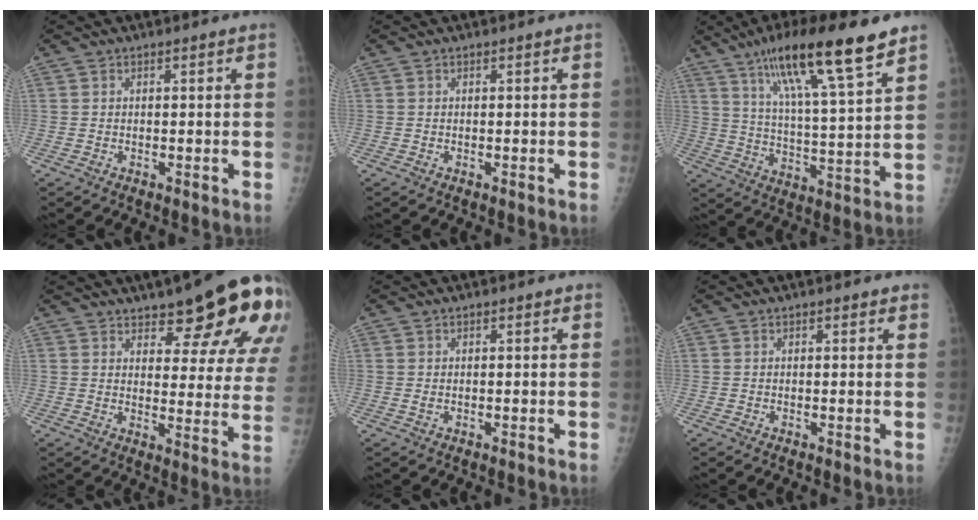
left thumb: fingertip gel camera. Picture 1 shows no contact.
{"total": 0.0}
{"total": 18.7, "force": [11.9, 2.5, 14.2], "torque": [-0.228, -0.043, 0.201]}
{"total": 19.2, "force": [11.8, 6.1, 13.8], "torque": [-0.140, -0.061, 0.149]}
{"total": 0.6, "force": [0.1, 0.4, 0.5], "torque": [-0.008, -0.002, 0.005]}
{"total": 1.0, "force": [0.7, 0.4, 0.7], "torque": [-0.009, -0.001, 0.006]}